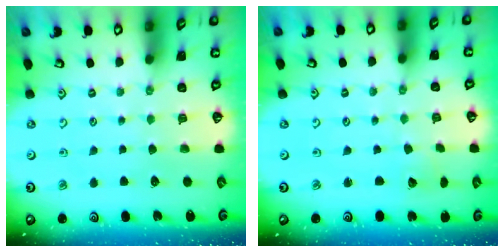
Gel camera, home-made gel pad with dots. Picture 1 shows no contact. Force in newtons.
{"total": 1.3, "press": 1.3, "slide": 0.0}